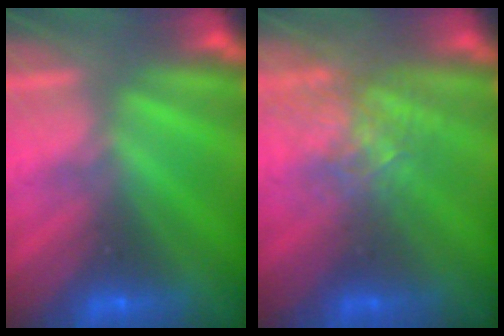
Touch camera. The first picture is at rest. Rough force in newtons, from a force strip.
{"total": 2.6}